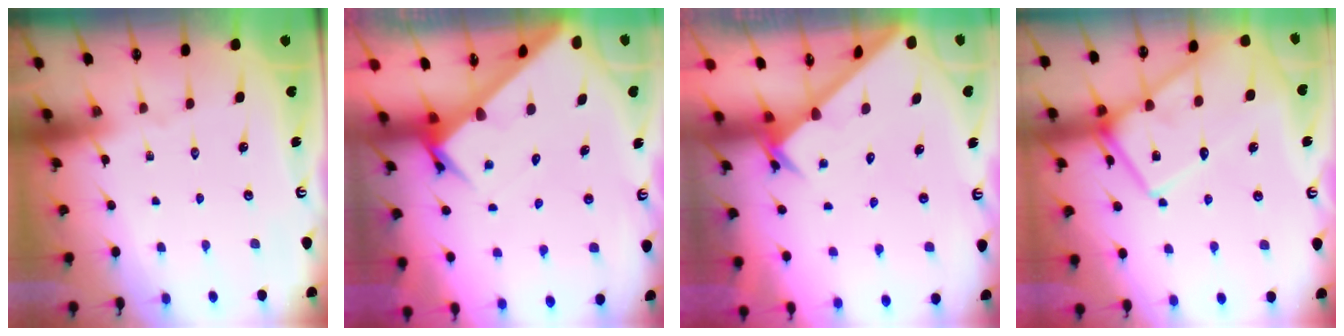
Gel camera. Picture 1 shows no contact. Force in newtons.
{"total": 3.5, "press": 3.5, "slide": 0.4}
{"total": 2.4, "press": 2.4, "slide": 0.2}
{"total": 13.9, "press": 13.8, "slide": 1.3}